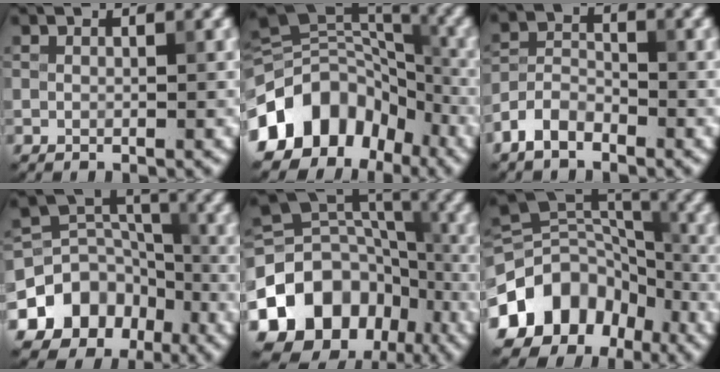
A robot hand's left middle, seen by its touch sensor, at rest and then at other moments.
{"total": 12.7, "force": [-6.0, 8.8, 6.8], "torque": [-0.135, 0.019, -0.119]}
{"total": 3.4, "force": [-2.4, 1.8, 1.6], "torque": [-0.031, 0.006, -0.057]}
{"total": 9.1, "force": [-4.7, 7.1, 3.2], "torque": [-0.055, 0.009, -0.088]}
{"total": 13.7, "force": [-6.4, 10.3, 6.3], "torque": [-0.133, 0.014, -0.113]}
{"total": 11.6, "force": [-5.6, 8.7, 5.3], "torque": [-0.104, 0.022, -0.108]}